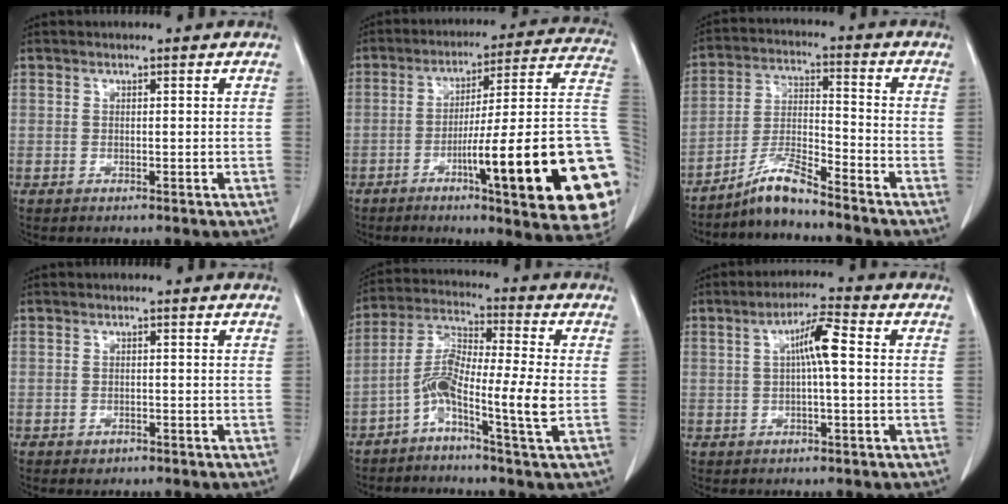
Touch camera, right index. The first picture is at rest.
{"total": 26.7, "force": [-7.3, 1.4, 25.6], "torque": [-0.239, -0.001, -0.107]}
{"total": 7.0, "force": [-6.1, 0.0, 3.4], "torque": [-0.074, -0.009, -0.118]}
{"total": 1.0, "force": [-0.6, 0.7, 0.3], "torque": [-0.006, 0.002, -0.005]}
{"total": 9.3, "force": [-3.3, -0.2, 8.6], "torque": [-0.179, 0.017, -0.073]}
{"total": 5.6, "force": [0.7, 0.4, 5.6], "torque": [-0.100, 0.013, 0.009]}